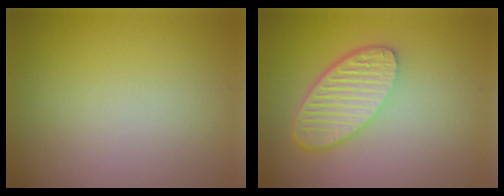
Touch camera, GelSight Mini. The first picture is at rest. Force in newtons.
{"total": 5.9, "press": 4.5, "slide": 3.8}